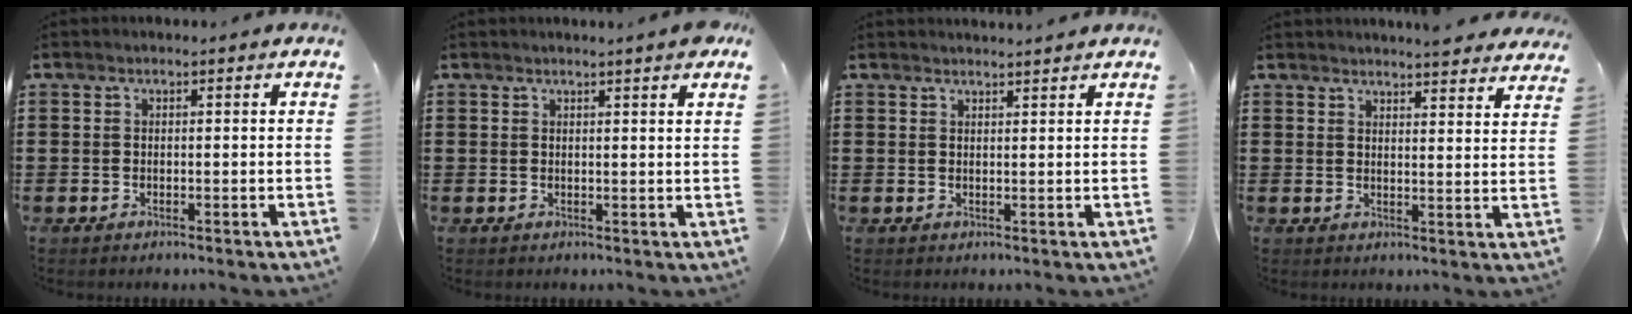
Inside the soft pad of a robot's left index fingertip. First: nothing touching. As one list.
[{"total": 2.3, "force": [1.9, -0.2, 1.2], "torque": [-0.019, -0.004, 0.035]}, {"total": 1.3, "force": [1.3, -0.1, 0.0], "torque": [-0.004, -0.001, 0.026]}, {"total": 3.6, "force": [3.6, -0.1, 0.4], "torque": [-0.011, -0.015, 0.066]}]